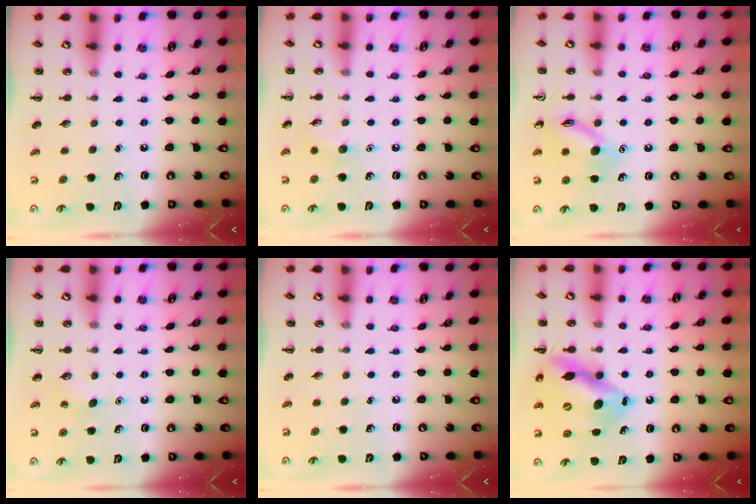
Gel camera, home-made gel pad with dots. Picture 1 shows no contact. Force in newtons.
{"total": 6.1, "press": 5.9, "slide": 1.6}
{"total": 12.6, "press": 12.6, "slide": 0.7}
{"total": 2.8, "press": 2.7, "slide": 0.7}
{"total": 0.0}
{"total": 13.9, "press": 13.5, "slide": 3.6}